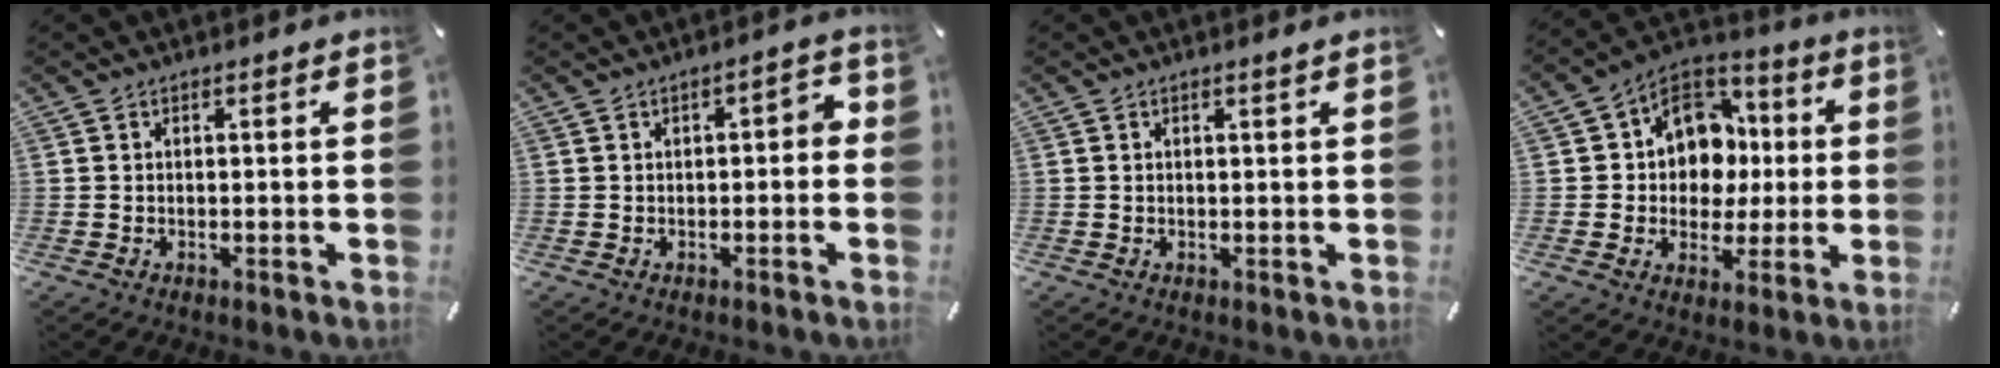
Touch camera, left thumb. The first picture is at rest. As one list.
[{"total": 3.3, "force": [-0.9, 1.8, 2.7], "torque": [-0.038, 0.011, -0.021]}, {"total": 0.8, "force": [0.4, 0.1, 0.6], "torque": [-0.011, 0.003, 0.006]}, {"total": 12.5, "force": [1.3, 11.2, 5.4], "torque": [-0.086, -0.003, 0.031]}]